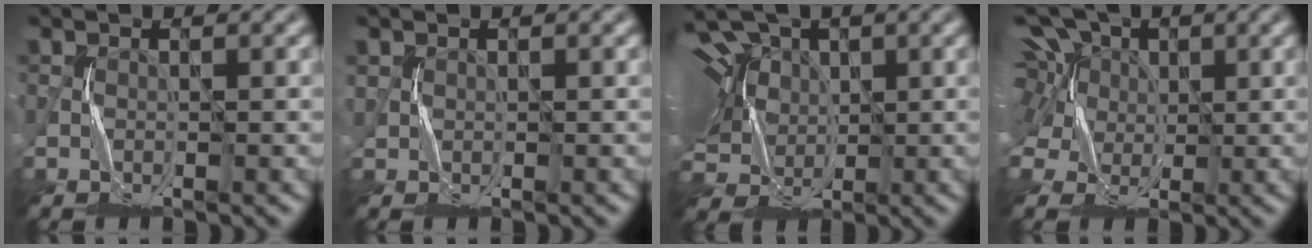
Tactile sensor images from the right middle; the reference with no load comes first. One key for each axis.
{"total": 0.7, "fx": 0.4, "fy": 0.6, "fz": 0.0, "tx": -0.002, "ty": -0.001, "tz": 0.012}
{"total": 15.0, "fx": 4.6, "fy": 9.9, "fz": 10.4, "tx": -0.188, "ty": 0.039, "tz": 0.031}
{"total": 12.4, "fx": 4.3, "fy": 9.1, "fz": 7.2, "tx": -0.139, "ty": 0.041, "tz": 0.033}